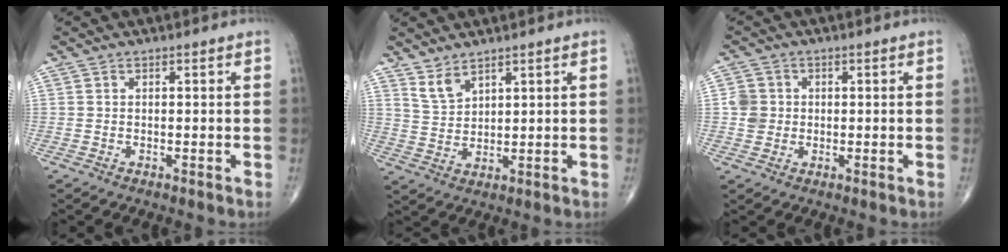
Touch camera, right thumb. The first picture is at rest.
{"total": 3.9, "force": [3.2, 1.3, 1.8], "torque": [-0.032, -0.024, 0.071]}
{"total": 3.7, "force": [0.1, 3.5, 1.2], "torque": [-0.004, 0.004, 0.001]}